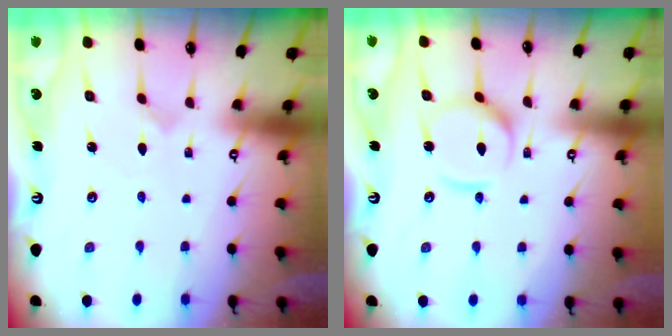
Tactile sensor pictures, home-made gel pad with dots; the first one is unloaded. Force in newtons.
{"total": 10.3, "press": 10.2, "slide": 1.0}